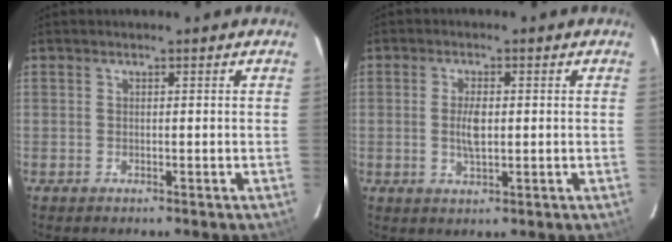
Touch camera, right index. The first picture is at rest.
{"total": 4.2, "force": [0.0, 1.8, 3.8], "torque": [-0.071, -0.003, 0.001]}